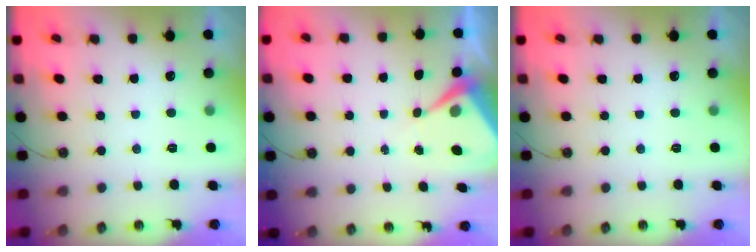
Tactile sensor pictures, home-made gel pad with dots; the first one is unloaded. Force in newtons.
{"total": 6.0, "press": 6.0, "slide": 0.5}
{"total": 0.0}